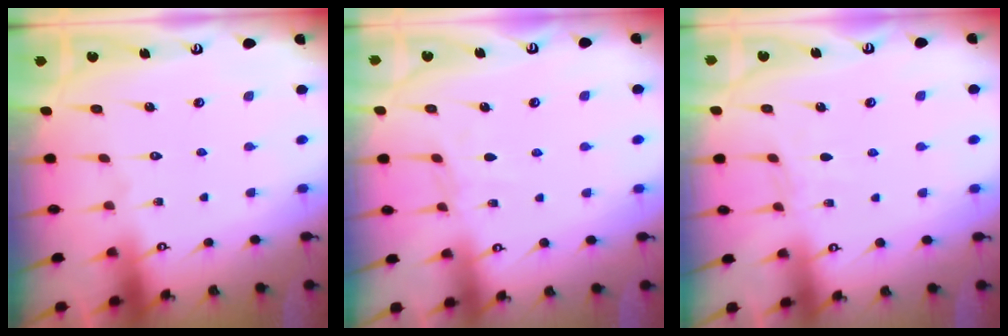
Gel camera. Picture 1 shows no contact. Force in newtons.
{"total": 4.0, "press": 4.0, "slide": 0.5}
{"total": 2.9, "press": 2.9, "slide": 0.5}